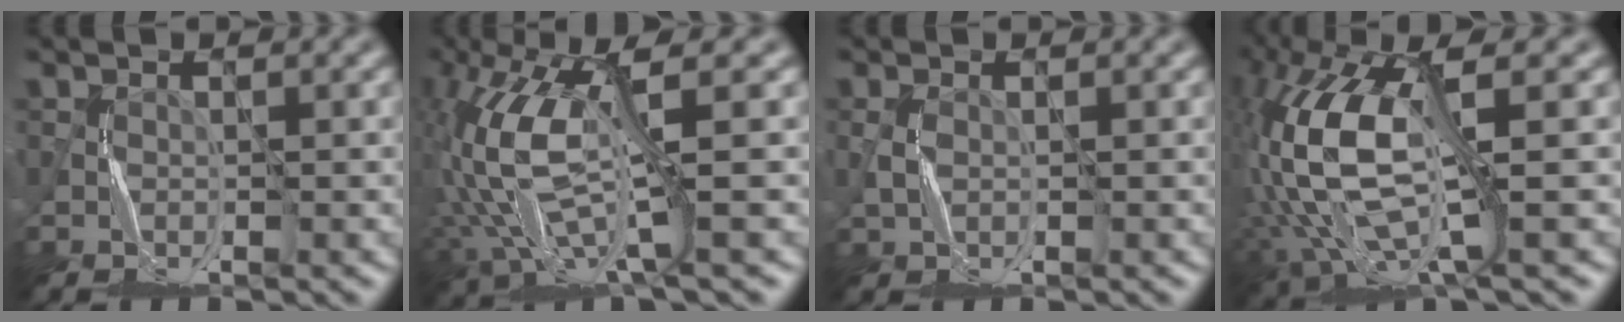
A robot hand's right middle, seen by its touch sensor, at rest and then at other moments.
{"total": 9.5, "force": [1.0, 2.9, 9.0], "torque": [-0.213, -0.002, 0.026]}
{"total": 0.8, "force": [-0.1, 0.5, 0.6], "torque": [-0.019, 0.000, 0.001]}
{"total": 11.5, "force": [0.5, 4.6, 10.6], "torque": [-0.247, -0.004, 0.014]}